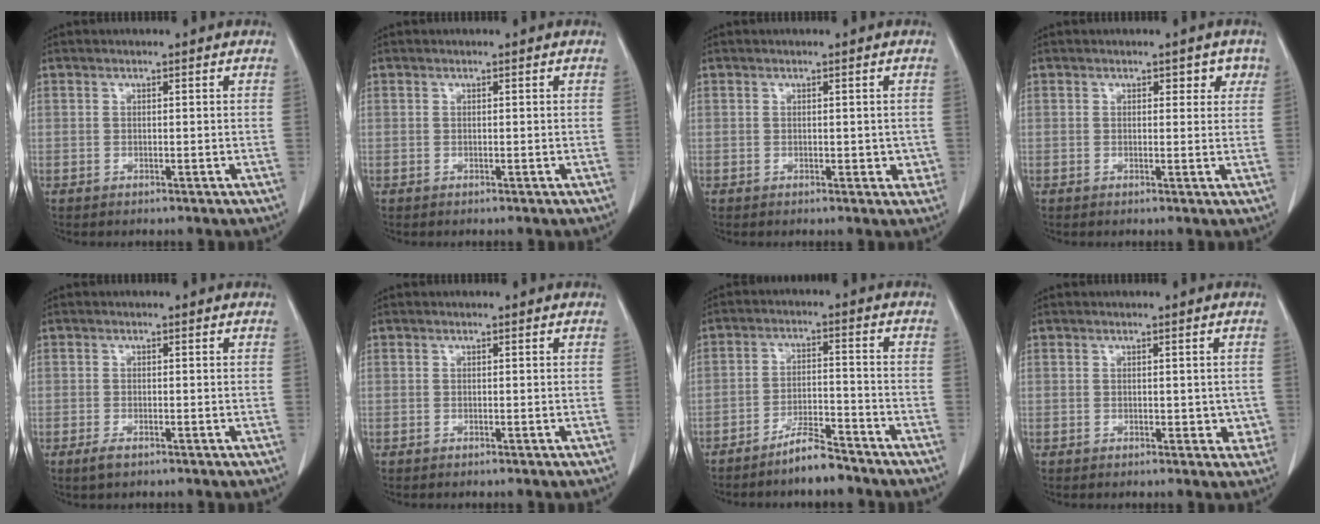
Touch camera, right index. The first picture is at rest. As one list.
[{"total": 0.0}, {"total": 2.2, "force": [-0.1, 1.5, 1.7], "torque": [-0.011, 0.002, 0.002]}, {"total": 2.5, "force": [1.2, 1.6, 1.5], "torque": [-0.002, 0.005, 0.011]}, {"total": 1.7, "force": [-1.1, 0.5, 1.1], "torque": [-0.025, -0.003, -0.017]}, {"total": 0.0}, {"total": 6.2, "force": [-5.3, 1.0, 3.1], "torque": [-0.056, -0.005, -0.098]}, {"total": 2.6, "force": [0.0, 1.8, 1.9], "torque": [-0.009, 0.002, 0.002]}]